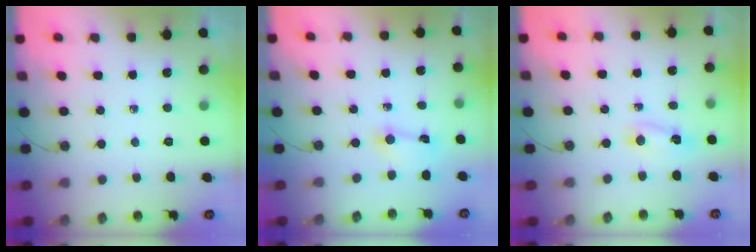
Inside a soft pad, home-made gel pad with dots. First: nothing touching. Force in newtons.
{"total": 2.1, "press": 2.0, "slide": 0.6}
{"total": 2.4, "press": 2.4, "slide": 0.6}